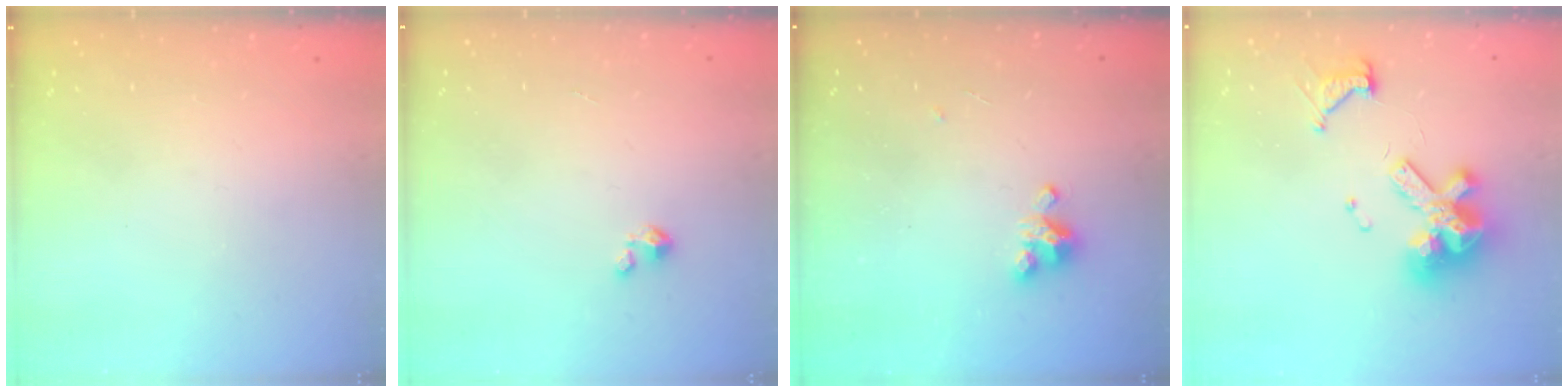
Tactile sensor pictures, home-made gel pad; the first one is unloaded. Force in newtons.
{"total": 1.5, "press": 1.5, "slide": 0.1}
{"total": 5.5, "press": 5.5, "slide": 0.4}
{"total": 13.1, "press": 13.0, "slide": 1.6}